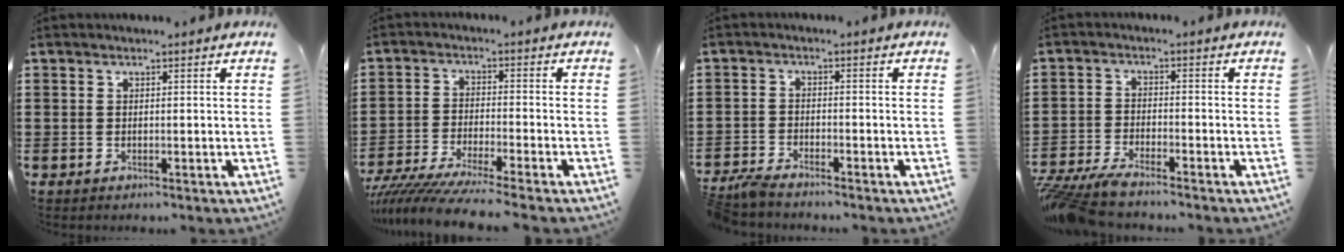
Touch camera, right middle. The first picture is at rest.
{"total": 6.0, "force": [-5.6, -0.5, 1.9], "torque": [-0.056, -0.021, -0.114]}
{"total": 2.8, "force": [-2.7, 0.2, 0.6], "torque": [-0.028, 0.000, -0.061]}
{"total": 4.7, "force": [-4.5, 0.2, 1.4], "torque": [-0.053, -0.015, -0.096]}